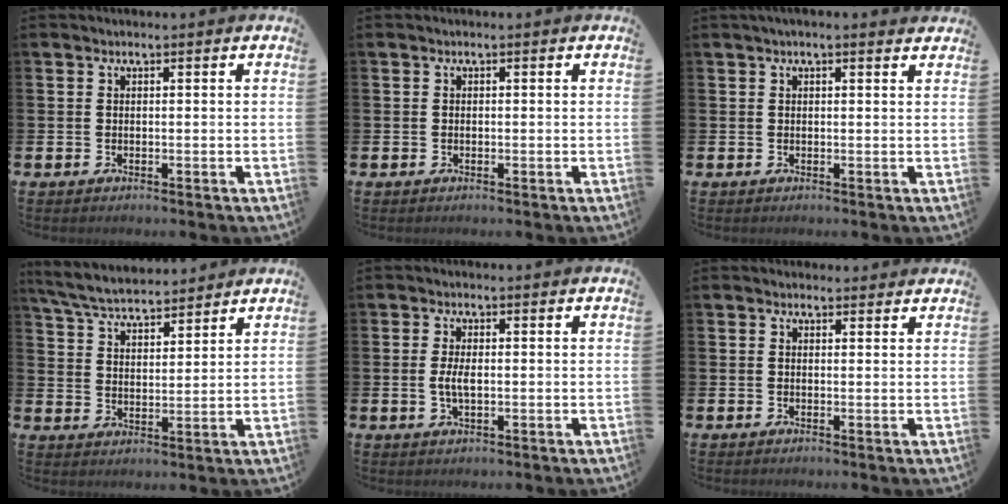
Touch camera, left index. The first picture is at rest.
{"total": 0.0}
{"total": 1.1, "force": [0.9, 0.1, 0.6], "torque": [-0.012, 0.003, 0.016]}
{"total": 6.4, "force": [6.1, 1.0, 1.4], "torque": [-0.054, -0.028, 0.112]}
{"total": 2.8, "force": [-0.1, 1.2, 2.6], "torque": [-0.046, 0.002, -0.004]}
{"total": 0.9, "force": [0.7, 0.5, 0.1], "torque": [0.007, 0.003, 0.011]}